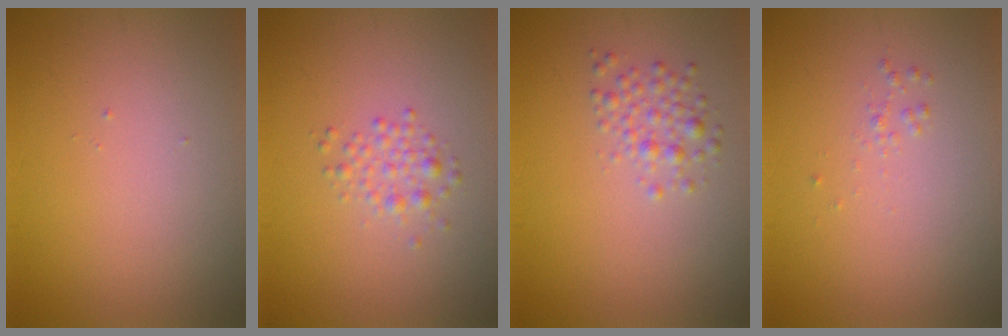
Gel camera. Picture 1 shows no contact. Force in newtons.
{"total": 1.6, "press": 1.6, "slide": 0.0}
{"total": 1.9, "press": 1.9, "slide": 0.1}
{"total": 0.5, "press": 0.5, "slide": 0.0}